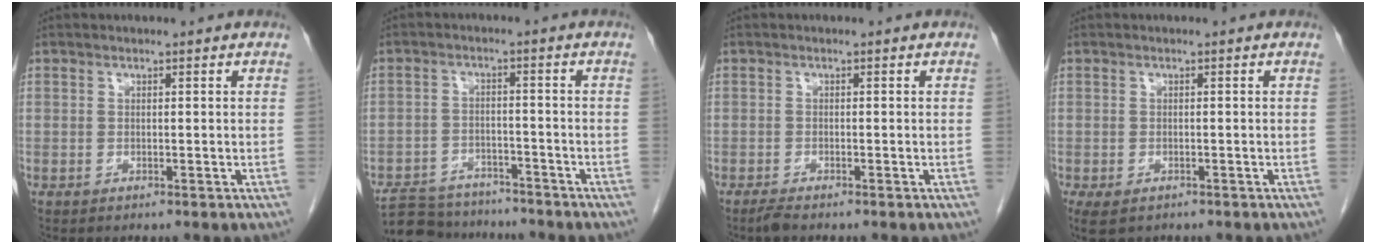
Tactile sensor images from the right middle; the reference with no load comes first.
{"total": 10.3, "force": [-9.5, 3.5, 2.2], "torque": [-0.034, 0.010, -0.143]}
{"total": 1.4, "force": [-1.2, 0.0, 0.7], "torque": [-0.024, -0.005, -0.024]}
{"total": 4.5, "force": [-3.0, 2.4, 2.3], "torque": [-0.040, -0.009, -0.045]}